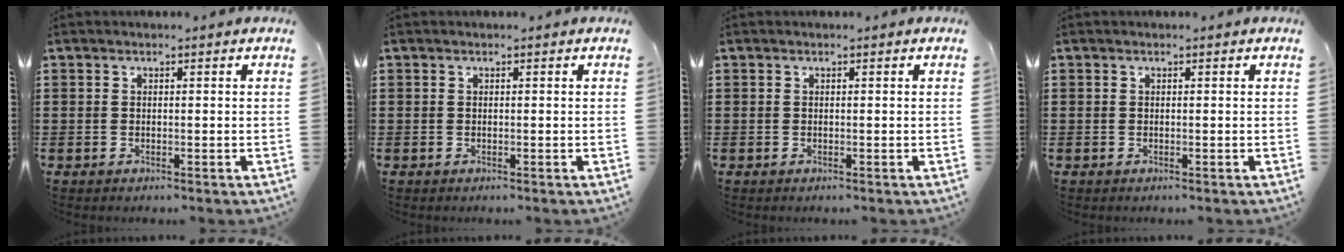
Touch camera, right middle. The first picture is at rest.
{"total": 0.0}
{"total": 0.0}
{"total": 0.0}